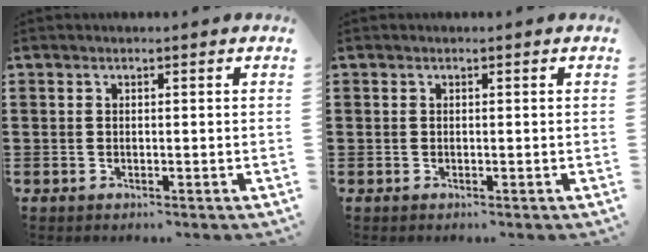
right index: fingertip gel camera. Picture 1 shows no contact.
{"total": 0.0}